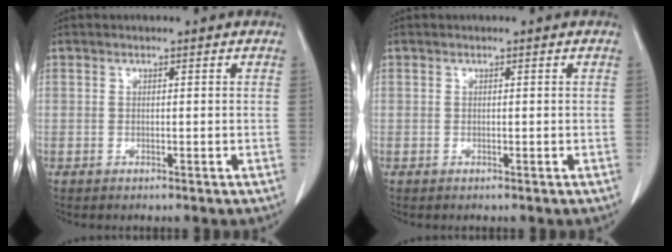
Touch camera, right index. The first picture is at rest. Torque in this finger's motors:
{"motor_torque": [0.00, 0.00, 0.00, 0.00]}